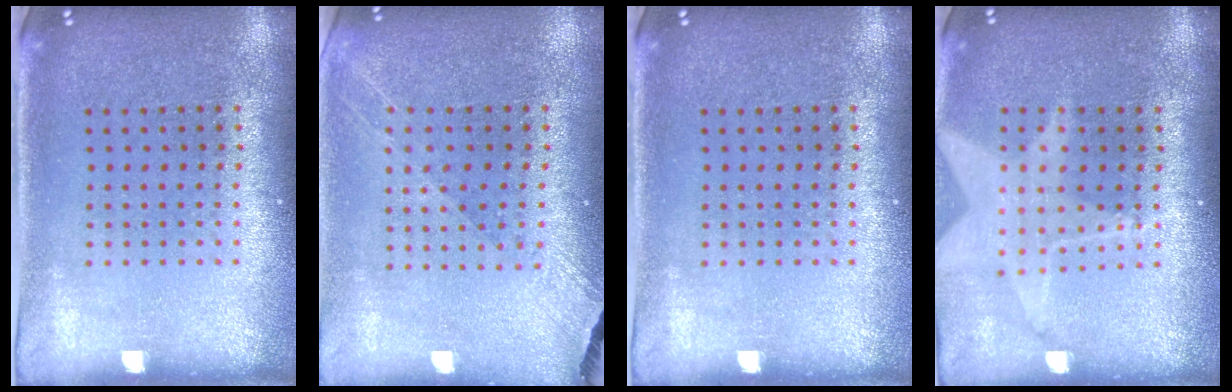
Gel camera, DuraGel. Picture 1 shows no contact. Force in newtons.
{"total": 1.3, "press": 1.2, "slide": 0.5}
{"total": 0.0}
{"total": 1.8, "press": 1.5, "slide": 1.1}